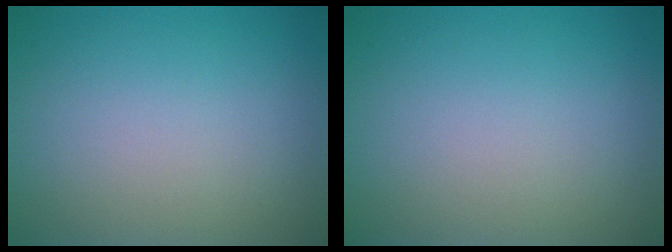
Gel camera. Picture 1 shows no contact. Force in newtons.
{"total": 0.0}